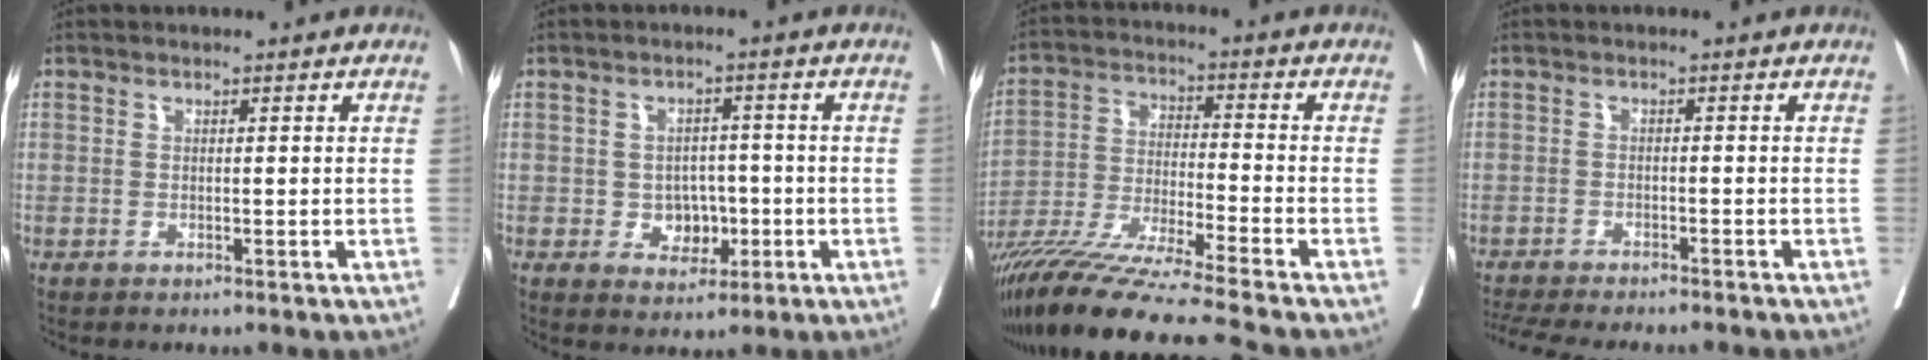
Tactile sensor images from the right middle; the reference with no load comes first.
{"total": 4.7, "force": [-1.1, 3.6, 2.8], "torque": [-0.030, 0.008, -0.009]}
{"total": 18.6, "force": [-15.6, -1.8, 9.9], "torque": [-0.201, -0.048, -0.277]}
{"total": 13.3, "force": [-12.0, 2.0, 5.5], "torque": [-0.098, -0.018, -0.164]}